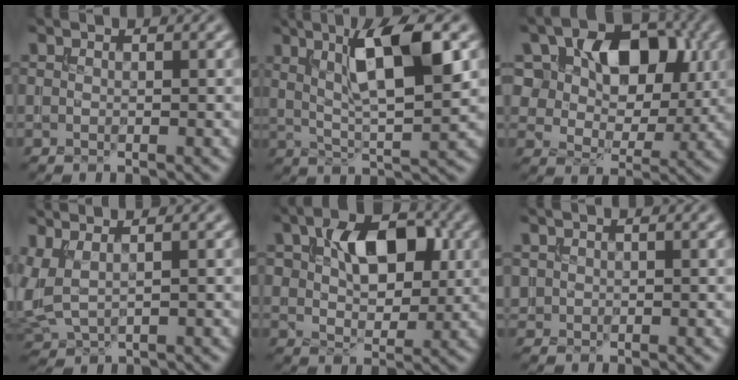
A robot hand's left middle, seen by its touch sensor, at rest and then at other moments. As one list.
[{"total": 8.0, "force": [2.7, 1.9, 7.3], "torque": [-0.120, 0.003, 0.047]}, {"total": 12.1, "force": [4.3, 8.1, 7.9], "torque": [-0.129, 0.028, 0.063]}, {"total": 4.1, "force": [1.6, 2.0, 3.2], "torque": [-0.081, 0.010, 0.039]}, {"total": 7.1, "force": [2.1, 4.2, 5.3], "torque": [-0.090, 0.001, 0.028]}, {"total": 0.7, "force": [0.2, 0.6, 0.0], "torque": [0.003, -0.003, 0.007]}]